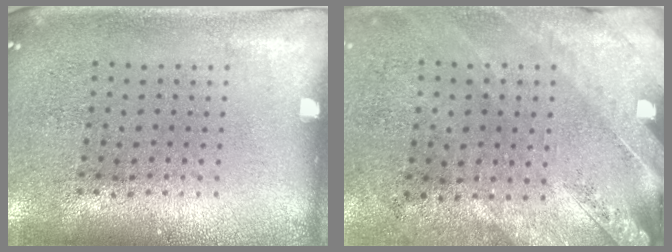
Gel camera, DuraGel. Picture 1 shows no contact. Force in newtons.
{"total": 2.5, "press": 2.0, "slide": 1.5}